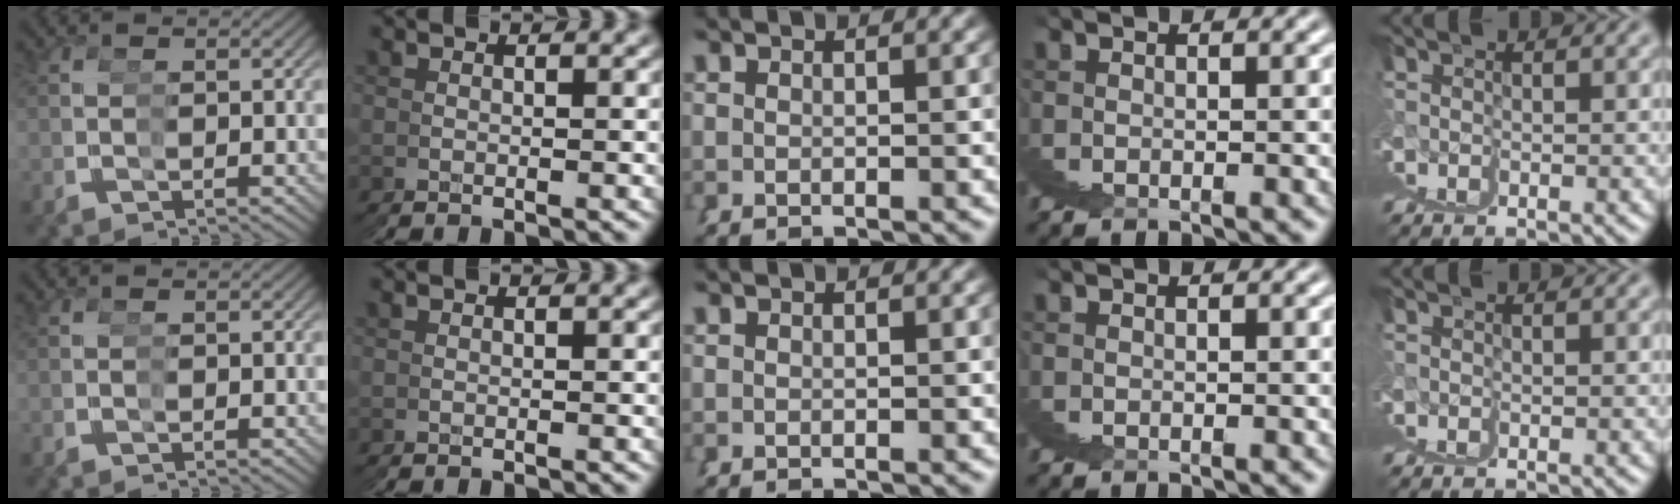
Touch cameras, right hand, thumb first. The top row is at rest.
{}